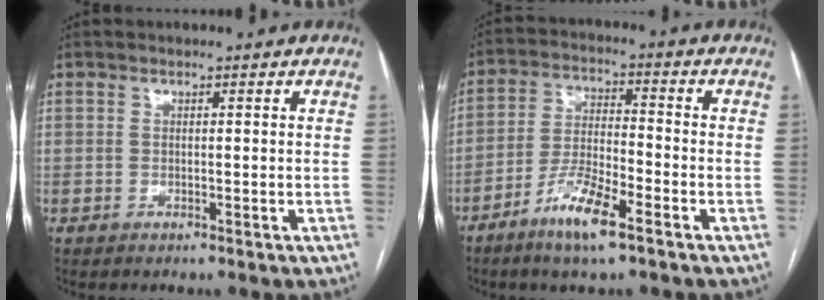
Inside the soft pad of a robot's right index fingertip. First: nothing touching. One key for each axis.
{"total": 8.9, "fx": -5.5, "fy": 1.3, "fz": 6.8, "tx": -0.137, "ty": -0.010, "tz": -0.105}